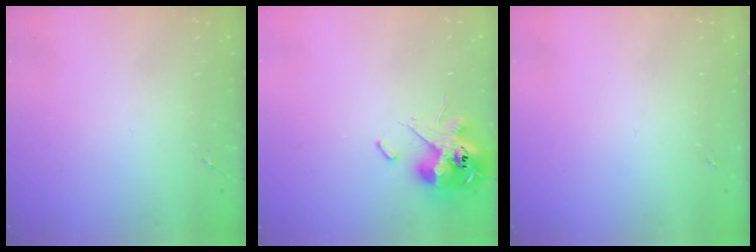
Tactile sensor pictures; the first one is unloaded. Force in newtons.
{"total": 12.8, "press": 12.6, "slide": 2.2}
{"total": 0.0}